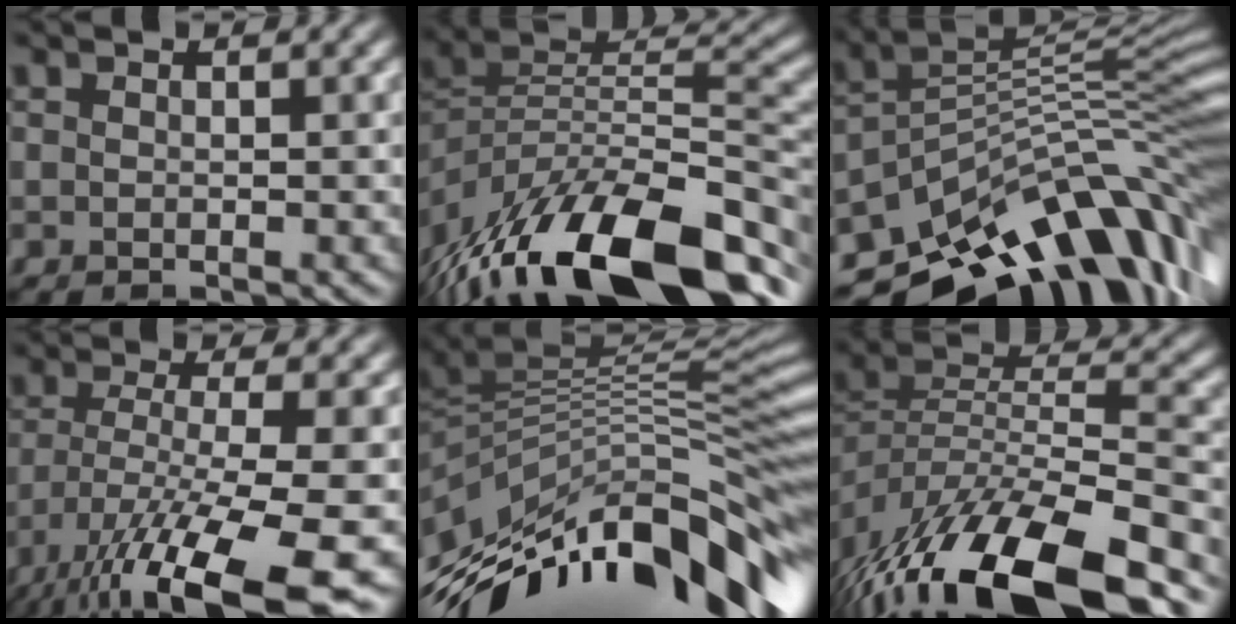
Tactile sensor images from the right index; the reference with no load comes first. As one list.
[{"total": 15.8, "force": [-8.1, 6.1, 12.1], "torque": [-0.209, 0.015, -0.144]}, {"total": 11.8, "force": [-5.8, 5.6, 8.6], "torque": [-0.148, 0.016, -0.095]}, {"total": 13.2, "force": [-7.4, 3.0, 10.6], "torque": [-0.190, -0.024, -0.123]}, {"total": 13.6, "force": [-3.4, 4.8, 12.3], "torque": [-0.208, 0.014, -0.059]}, {"total": 15.3, "force": [-10.0, 5.0, 10.5], "torque": [-0.195, 0.008, -0.169]}]